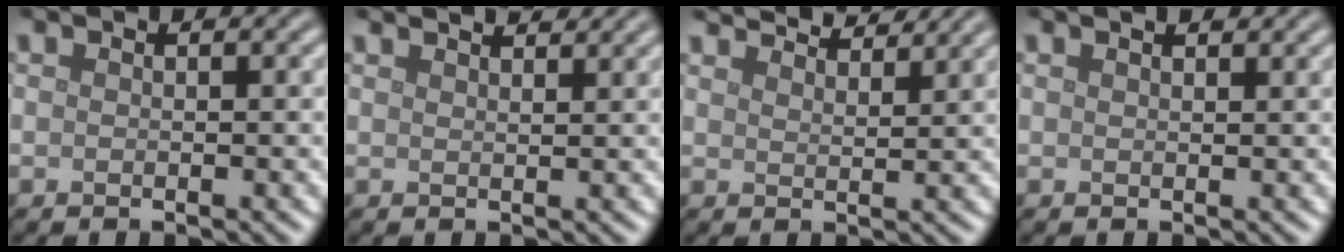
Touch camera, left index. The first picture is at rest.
{"total": 3.5, "force": [3.0, 0.9, 1.4], "torque": [-0.005, 0.016, 0.017]}
{"total": 5.6, "force": [5.2, 0.9, 1.8], "torque": [-0.022, 0.008, 0.059]}
{"total": 1.6, "force": [1.4, 0.5, 0.8], "torque": [-0.008, -0.002, 0.009]}